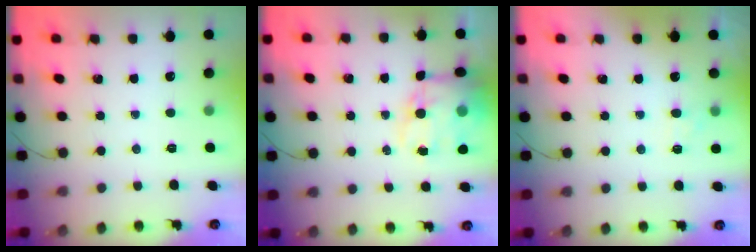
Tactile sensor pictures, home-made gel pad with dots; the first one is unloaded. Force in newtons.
{"total": 14.0, "press": 13.6, "slide": 3.5}
{"total": 4.8, "press": 4.6, "slide": 1.4}